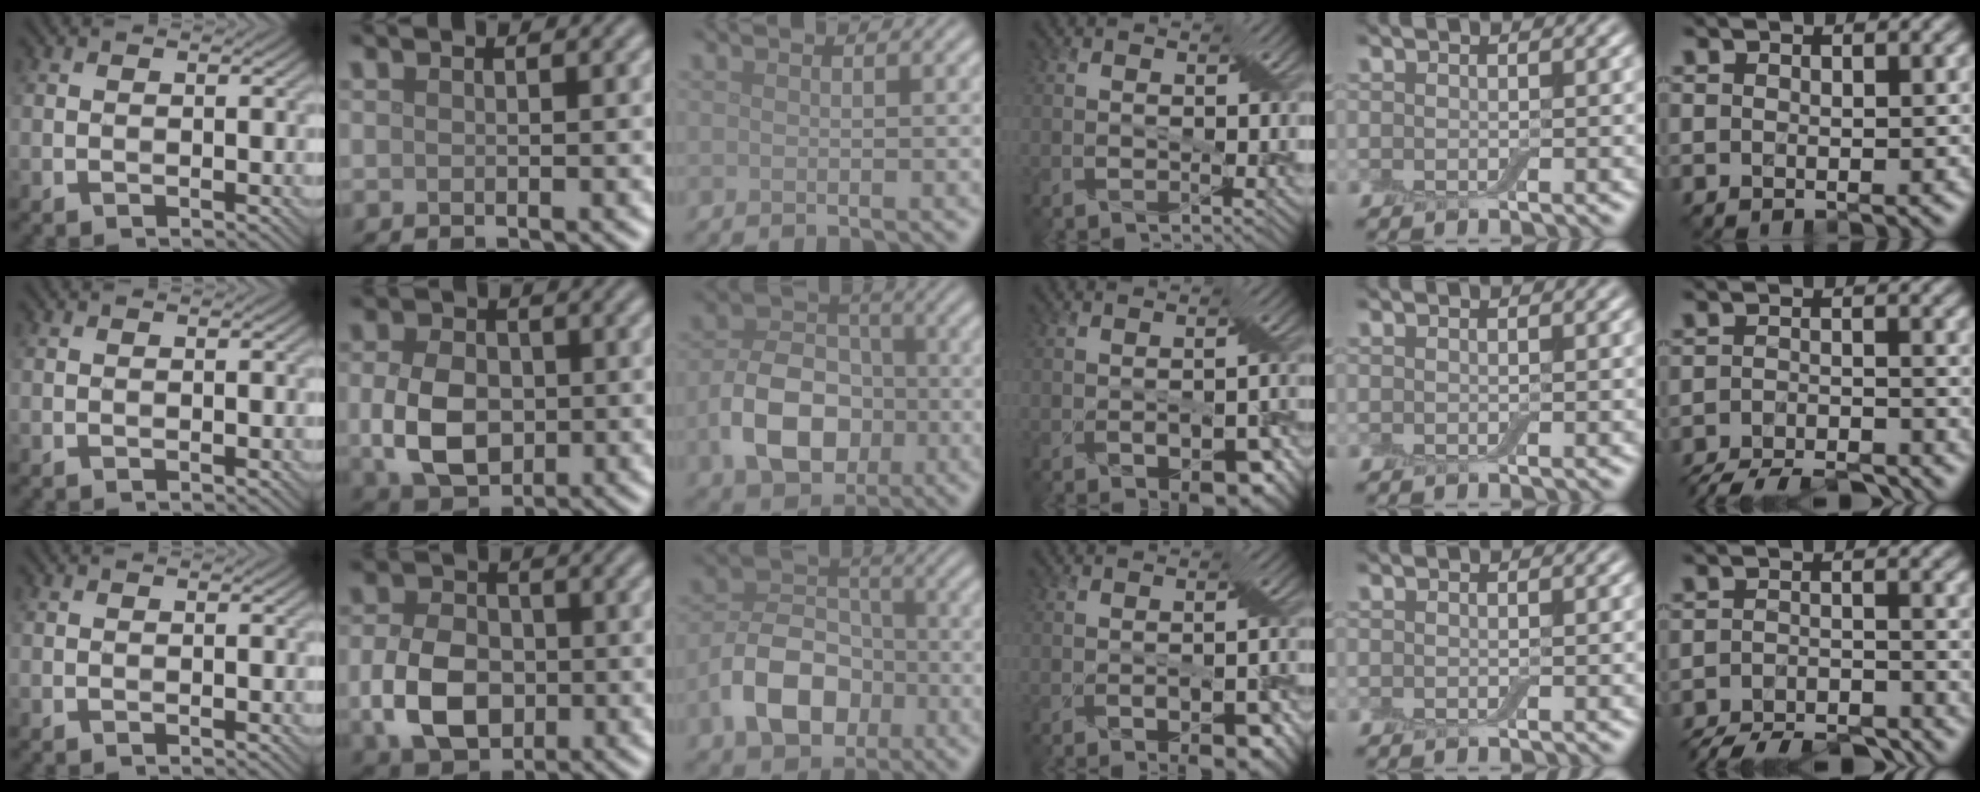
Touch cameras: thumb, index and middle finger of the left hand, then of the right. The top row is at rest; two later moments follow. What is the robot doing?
{"motion": "fold", "object": "apron"}